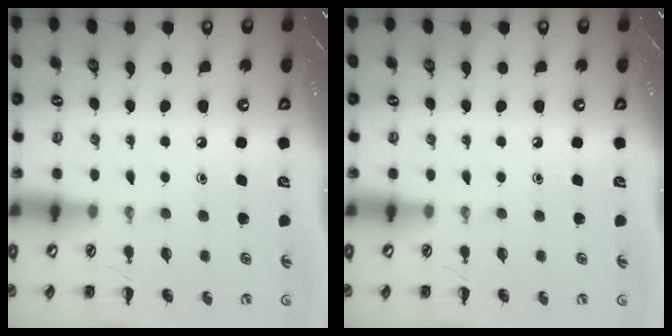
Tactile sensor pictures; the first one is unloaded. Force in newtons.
{"total": 0.0}